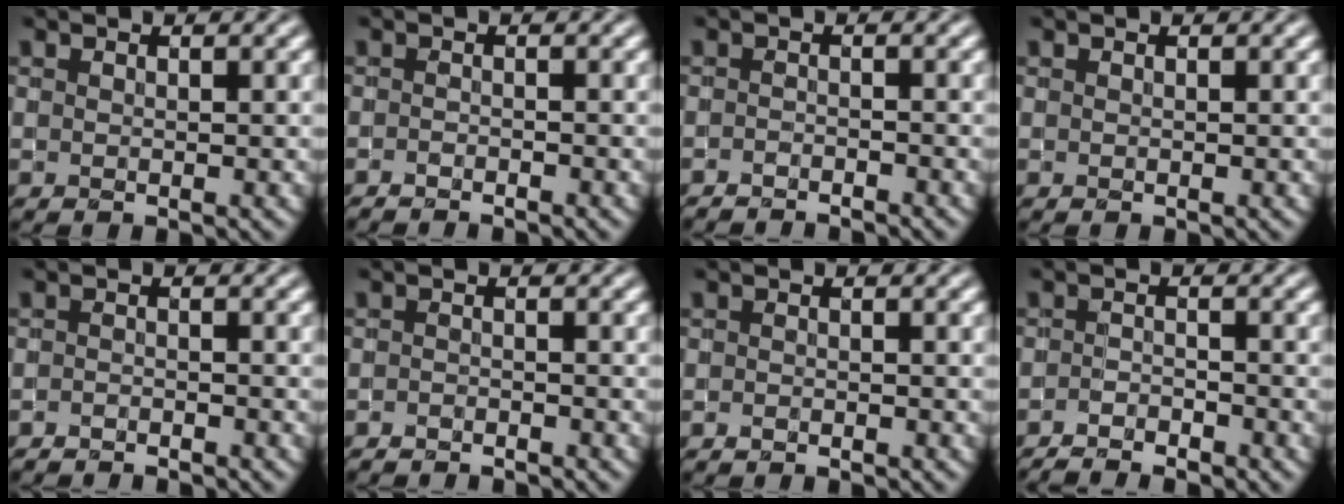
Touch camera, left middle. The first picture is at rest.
{"total": 1.3, "force": [-1.3, 0.1, 0.3], "torque": [-0.003, -0.006, -0.023]}
{"total": 2.5, "force": [-2.4, 0.2, 0.4], "torque": [-0.004, -0.009, -0.040]}
{"total": 0.0}
{"total": 2.1, "force": [-2.1, 0.2, 0.3], "torque": [-0.002, -0.008, -0.036]}
{"total": 2.2, "force": [-2.1, 0.2, 0.3], "torque": [-0.001, -0.008, -0.037]}
{"total": 0.8, "force": [-0.8, 0.1, 0.3], "torque": [-0.005, -0.003, -0.015]}
{"total": 2.6, "force": [-2.5, 0.4, 0.6], "torque": [-0.010, -0.003, -0.048]}